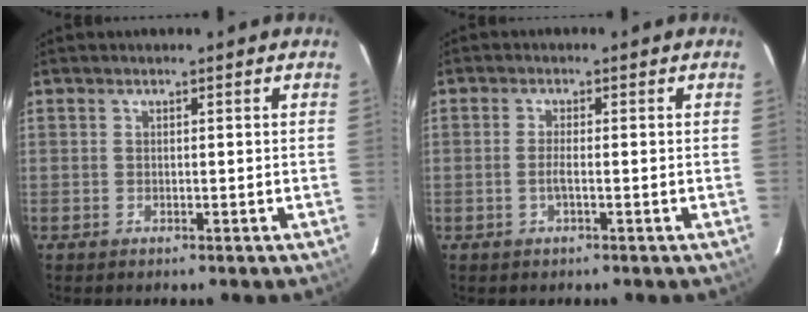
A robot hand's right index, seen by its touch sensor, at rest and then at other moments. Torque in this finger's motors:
{"motor_torque": [-0.21, 0.03, 0.00, 0.00]}